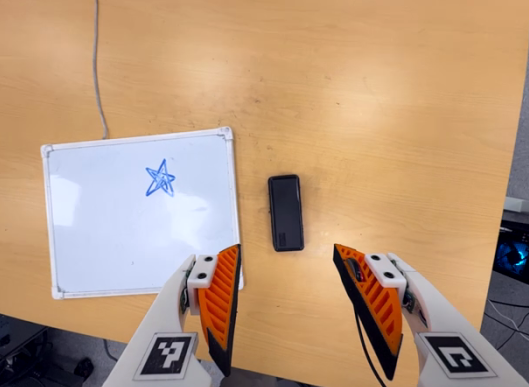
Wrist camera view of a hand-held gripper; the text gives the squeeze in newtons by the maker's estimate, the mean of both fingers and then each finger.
{"total": 0.0}